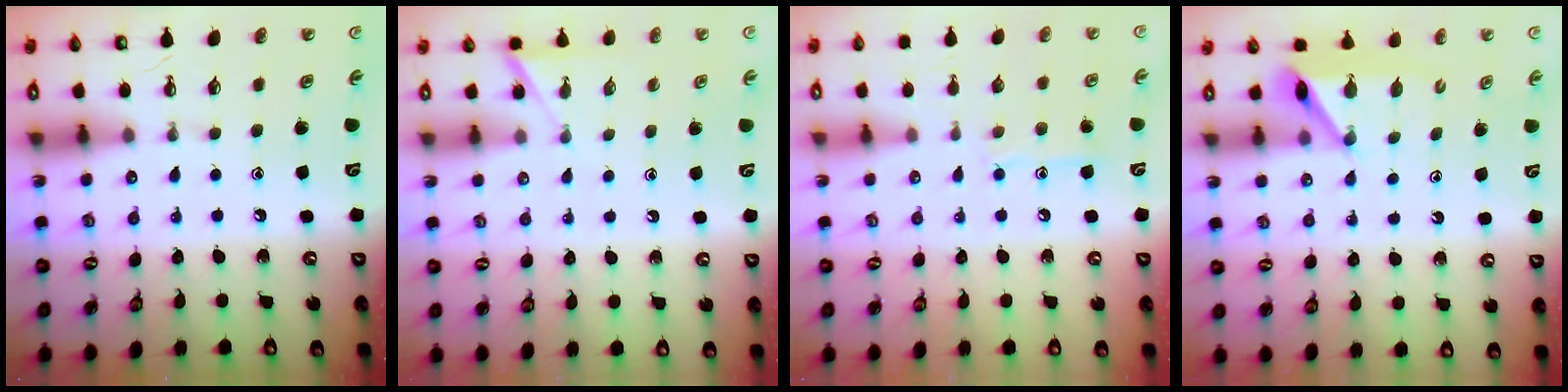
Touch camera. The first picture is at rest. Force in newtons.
{"total": 4.1, "press": 4.1, "slide": 0.4}
{"total": 8.1, "press": 8.0, "slide": 0.5}
{"total": 6.7, "press": 6.7, "slide": 0.4}